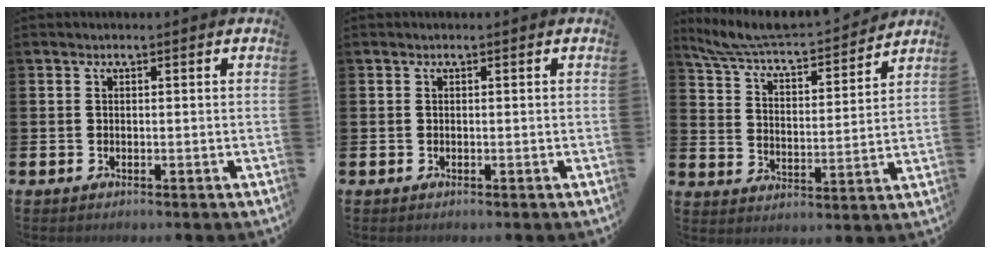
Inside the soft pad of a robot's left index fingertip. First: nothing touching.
{"total": 0.0}
{"total": 6.4, "force": [6.2, 1.2, 1.5], "torque": [-0.062, -0.051, 0.103]}